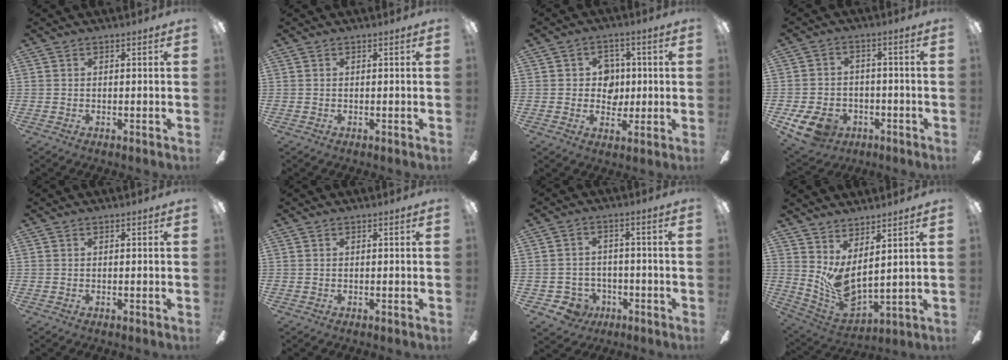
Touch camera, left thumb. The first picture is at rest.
{"total": 0.0}
{"total": 6.3, "force": [0.4, 5.6, 2.7], "torque": [-0.032, 0.007, 0.004]}
{"total": 9.4, "force": [-5.1, 6.4, 4.5], "torque": [-0.109, 0.031, -0.093]}
{"total": 0.0}
{"total": 0.0}
{"total": 5.5, "force": [-2.3, 4.8, 1.2], "torque": [-0.048, 0.011, -0.043]}
{"total": 8.3, "force": [2.8, 3.8, 6.8], "torque": [-0.146, -0.046, 0.061]}